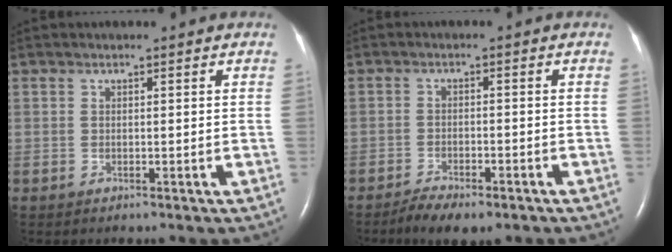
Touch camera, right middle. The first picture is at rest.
{"total": 5.4, "force": [-4.2, 1.5, 3.0], "torque": [-0.051, -0.008, -0.064]}